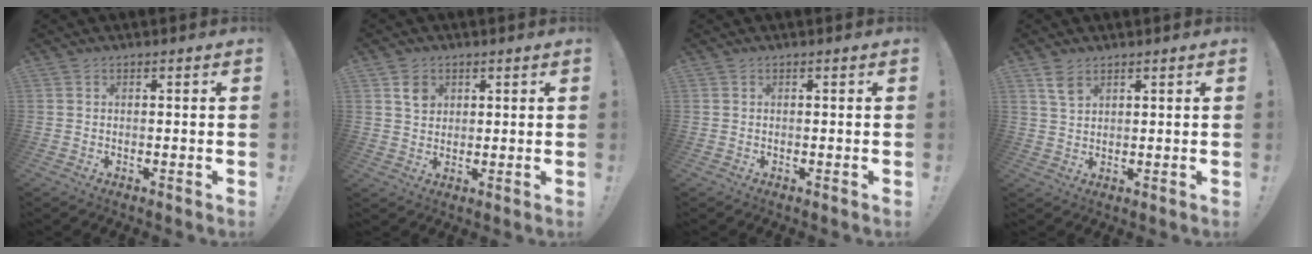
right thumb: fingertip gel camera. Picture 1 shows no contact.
{"total": 5.1, "force": [2.5, 4.1, 1.6], "torque": [-0.008, -0.013, 0.044]}
{"total": 0.0}
{"total": 3.9, "force": [2.7, 1.9, 2.2], "torque": [-0.028, -0.019, 0.048]}